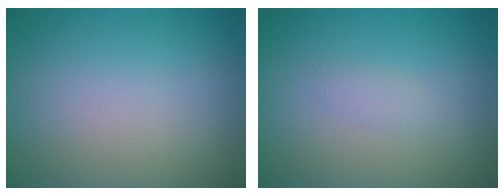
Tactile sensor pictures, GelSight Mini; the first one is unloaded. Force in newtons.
{"total": 0.9, "press": 0.9, "slide": 0.0}